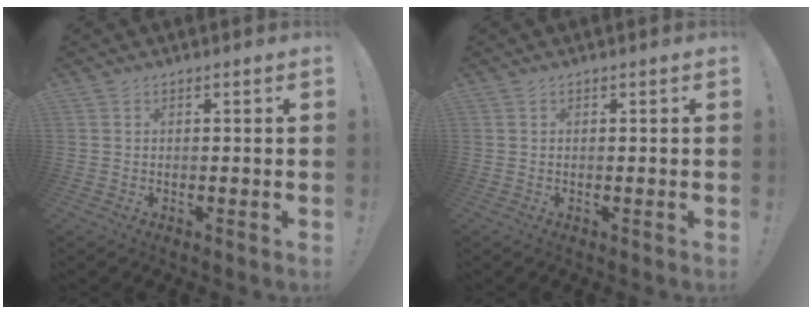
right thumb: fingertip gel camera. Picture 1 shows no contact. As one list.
[{"total": 0.0}]